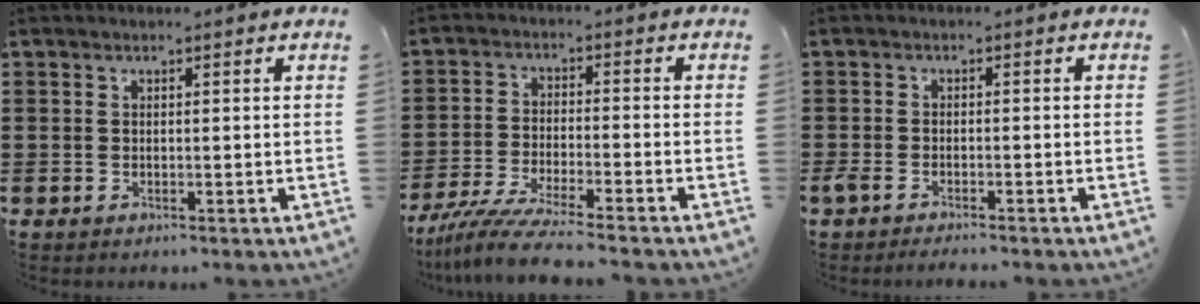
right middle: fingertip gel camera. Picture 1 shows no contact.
{"total": 6.8, "force": [-6.0, -0.2, 3.1], "torque": [-0.071, -0.016, -0.117]}
{"total": 1.6, "force": [-1.4, 0.4, 0.8], "torque": [-0.024, -0.002, -0.029]}